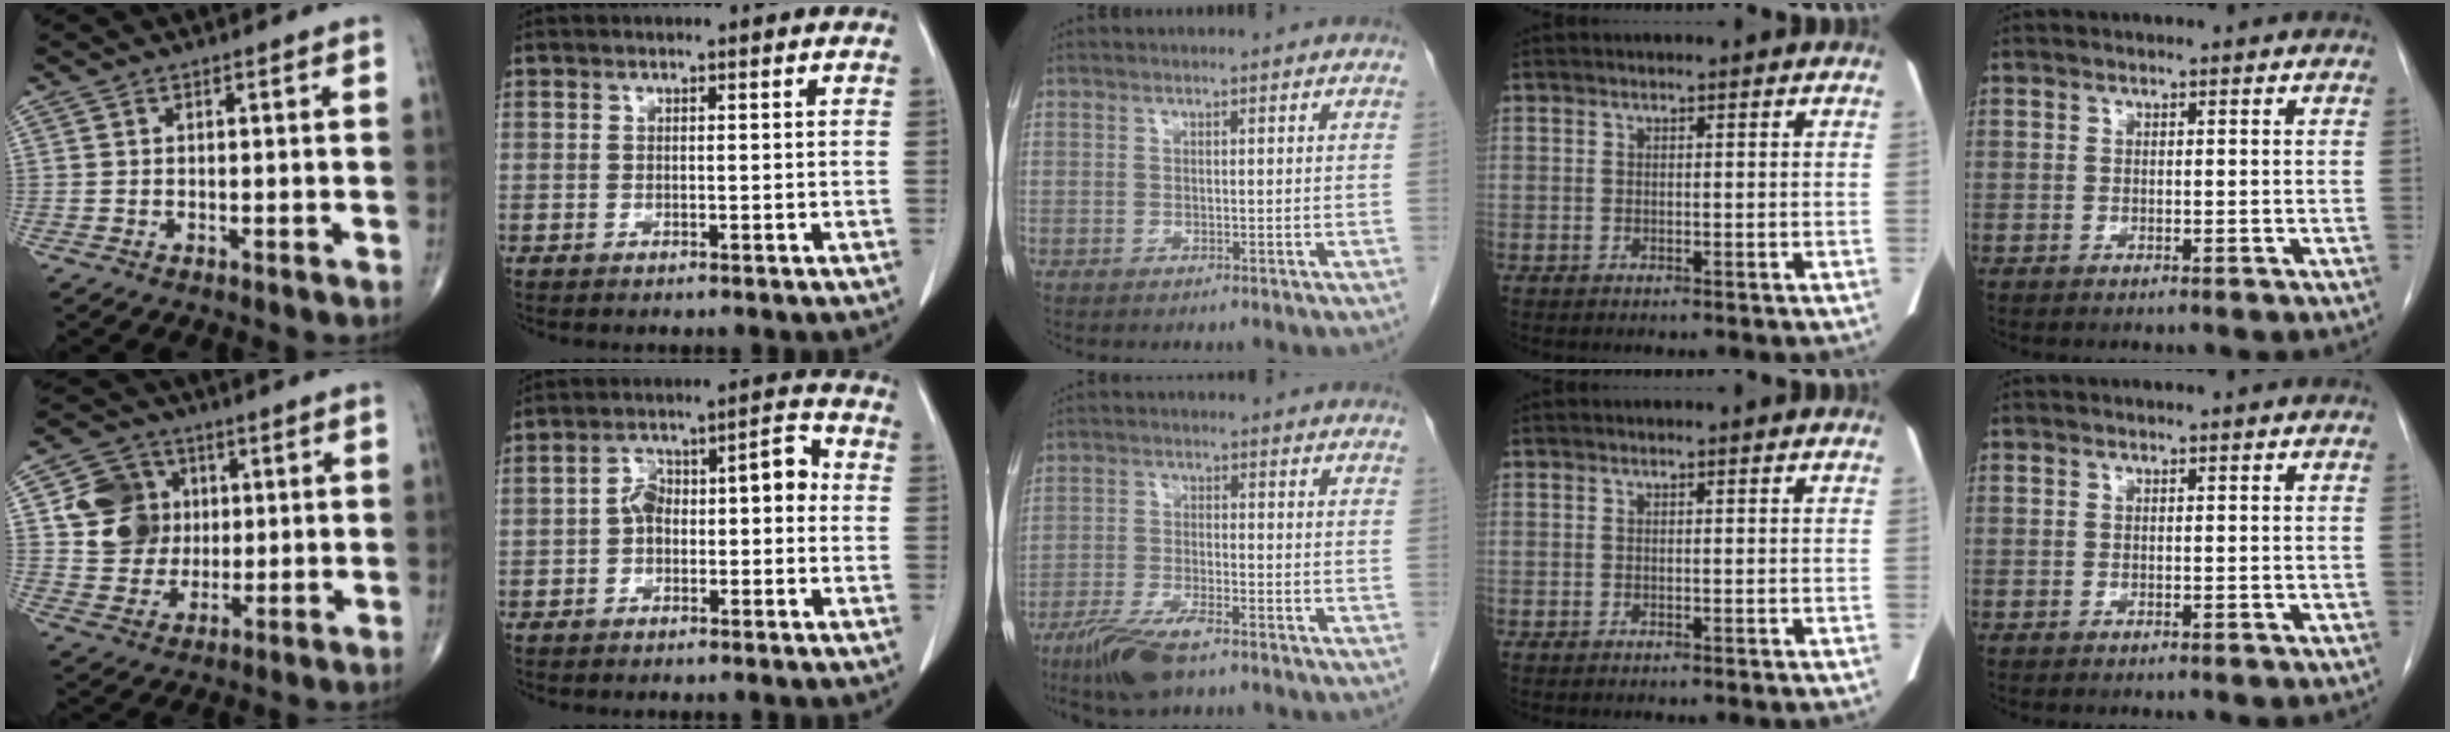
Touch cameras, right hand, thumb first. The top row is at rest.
{"thumb": {"total": 11.4, "force": [2.1, 10.1, 4.7], "torque": [-0.045, -0.001, 0.041]}, "index": {"total": 9.2, "force": [-0.8, 4.4, 8.0], "torque": [-0.135, 0.056, -0.013]}, "middle": {"total": 8.0, "force": [-5.6, 1.7, 5.4], "torque": [-0.107, -0.015, -0.101]}}